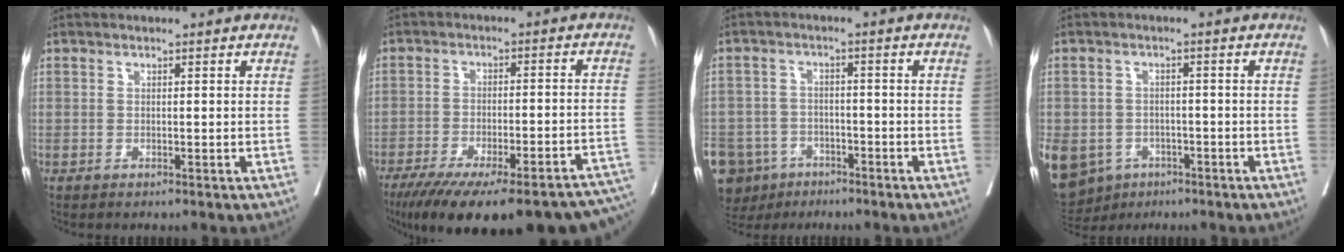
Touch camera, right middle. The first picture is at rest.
{"total": 27.8, "force": [-21.6, 5.3, 16.7], "torque": [-0.195, -0.023, -0.284]}
{"total": 16.1, "force": [-9.2, 11.9, 5.6], "torque": [-0.166, -0.002, -0.133]}
{"total": 17.1, "force": [-8.1, 13.5, 6.7], "torque": [-0.210, -0.007, -0.109]}